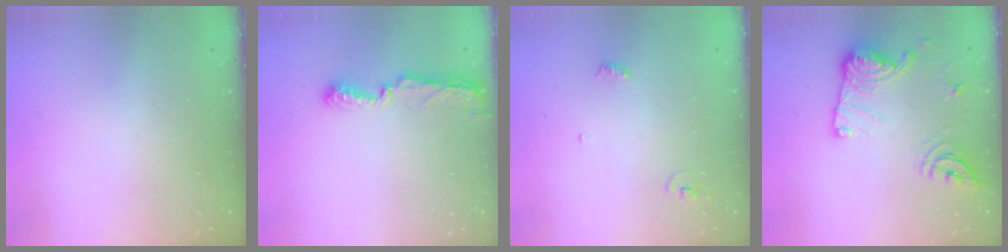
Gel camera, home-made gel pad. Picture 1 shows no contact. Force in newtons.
{"total": 5.8, "press": 5.8, "slide": 0.5}
{"total": 3.7, "press": 3.7, "slide": 0.3}
{"total": 14.9, "press": 14.9, "slide": 0.4}